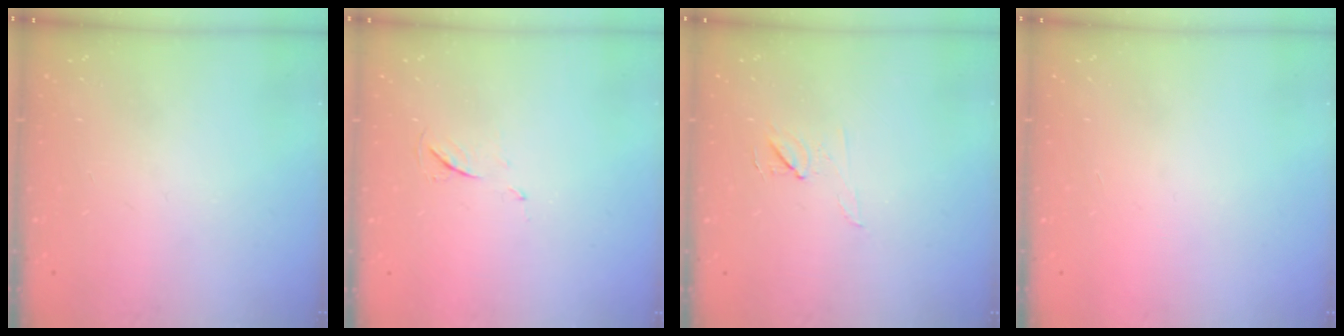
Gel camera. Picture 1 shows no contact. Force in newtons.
{"total": 4.9, "press": 4.9, "slide": 0.7}
{"total": 5.9, "press": 5.9, "slide": 0.9}
{"total": 1.5, "press": 1.5, "slide": 0.1}